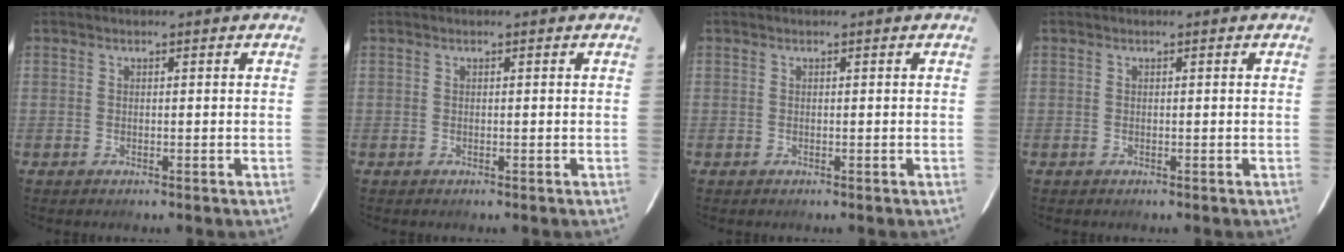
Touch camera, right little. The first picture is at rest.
{"total": 0.0}
{"total": 0.0}
{"total": 0.0}